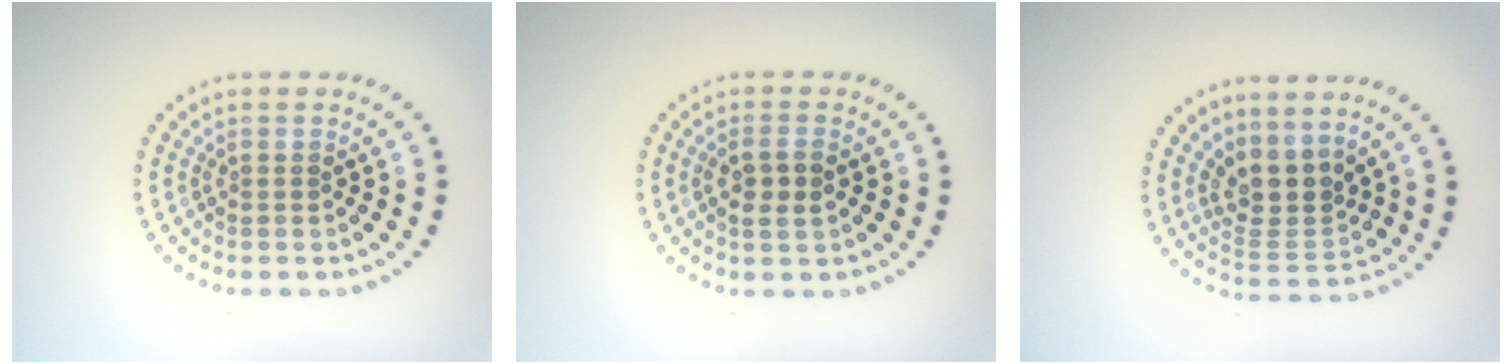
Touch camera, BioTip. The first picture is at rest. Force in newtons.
{"total": 2.2, "press": 2.1, "slide": 0.5}
{"total": 3.3, "press": 2.5, "slide": 2.2}